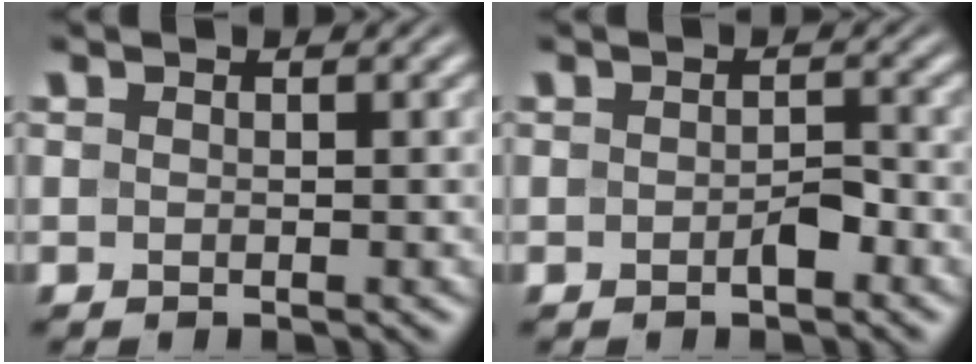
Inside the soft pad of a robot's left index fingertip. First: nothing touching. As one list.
[{"total": 1.5, "force": [-0.7, 0.7, 1.1], "torque": [-0.018, 0.001, -0.011]}]